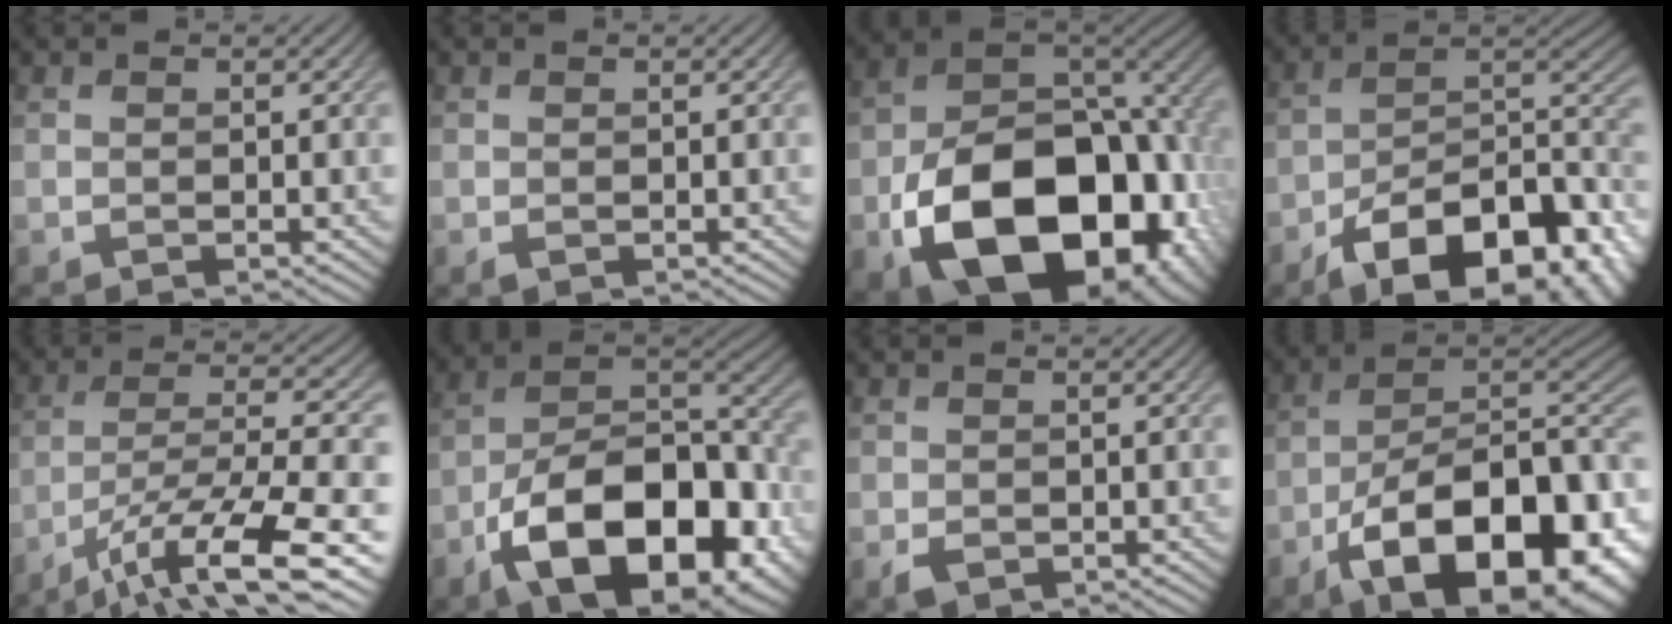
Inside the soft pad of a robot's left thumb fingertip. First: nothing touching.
{"total": 0.6, "force": [-0.2, 0.4, 0.4], "torque": [-0.008, -0.004, -0.002]}
{"total": 20.4, "force": [-7.3, 13.1, 13.8], "torque": [-0.235, -0.058, -0.104]}
{"total": 18.0, "force": [-10.7, 8.6, 11.7], "torque": [-0.170, -0.033, -0.157]}
{"total": 13.5, "force": [-7.8, 3.5, 10.5], "torque": [-0.190, -0.004, -0.129]}
{"total": 18.3, "force": [-7.9, 9.6, 13.5], "torque": [-0.208, -0.025, -0.136]}
{"total": 1.7, "force": [-0.6, 1.2, 1.0], "torque": [-0.027, -0.010, -0.008]}
{"total": 21.1, "force": [-9.8, 9.9, 15.8], "torque": [-0.227, -0.030, -0.147]}